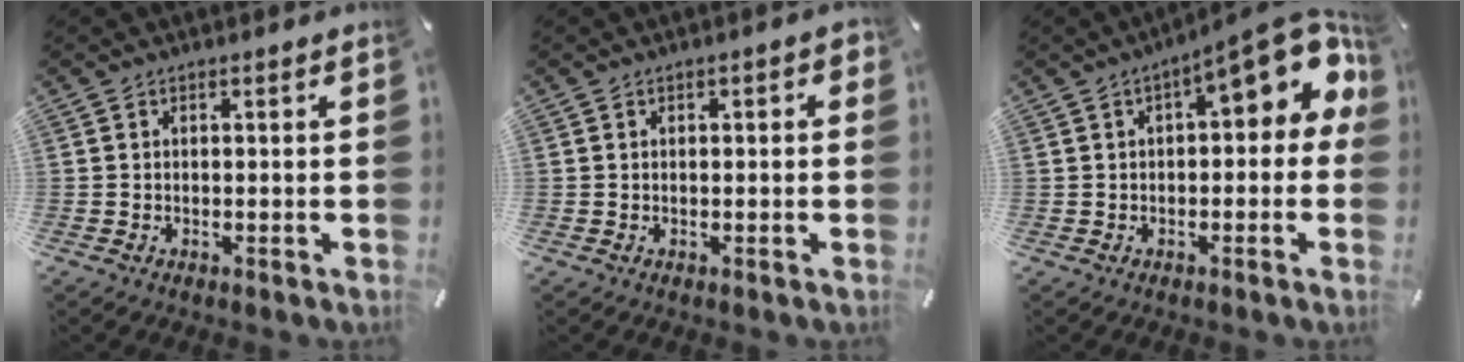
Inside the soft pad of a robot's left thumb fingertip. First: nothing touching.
{"total": 1.7, "force": [-0.1, 0.8, 1.5], "torque": [-0.020, 0.001, -0.004]}
{"total": 13.3, "force": [4.7, 5.2, 11.3], "torque": [-0.145, -0.036, 0.076]}